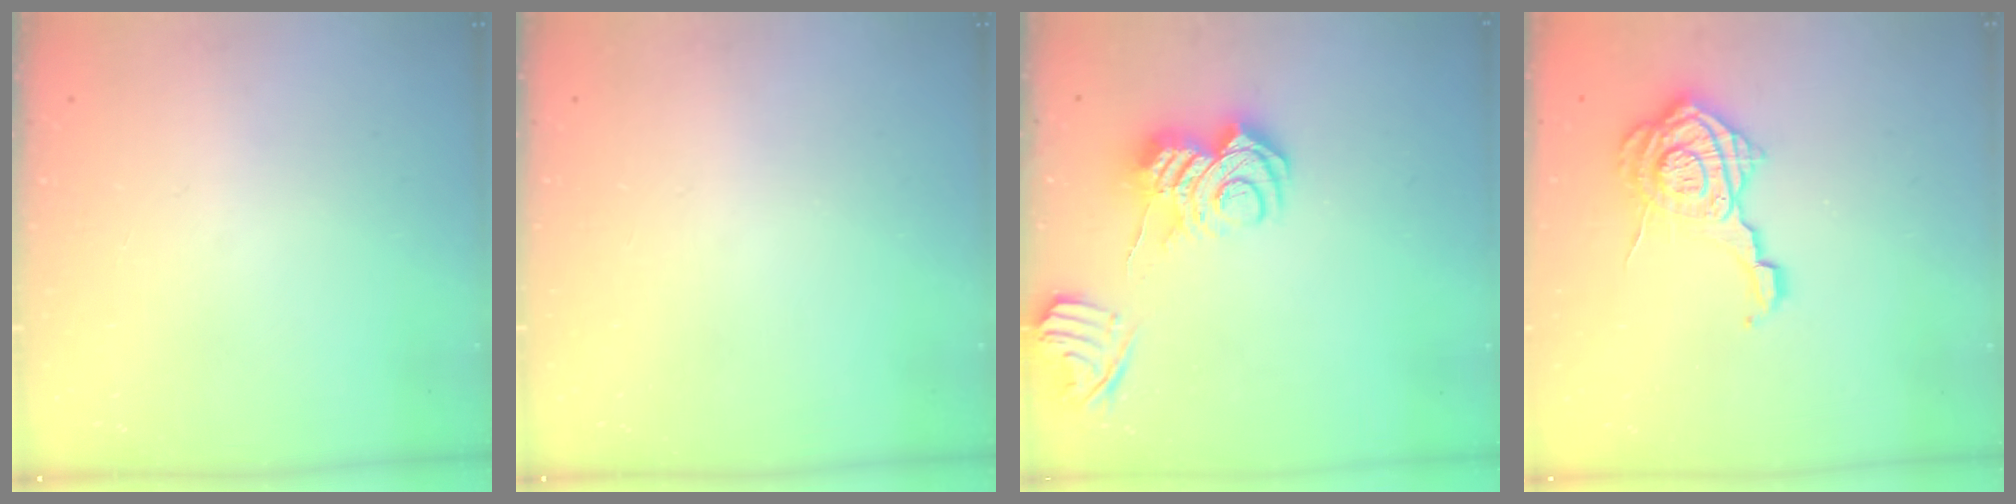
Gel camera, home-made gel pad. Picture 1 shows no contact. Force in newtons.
{"total": 0.0}
{"total": 11.2, "press": 11.2, "slide": 1.3}
{"total": 14.0, "press": 14.0, "slide": 1.0}